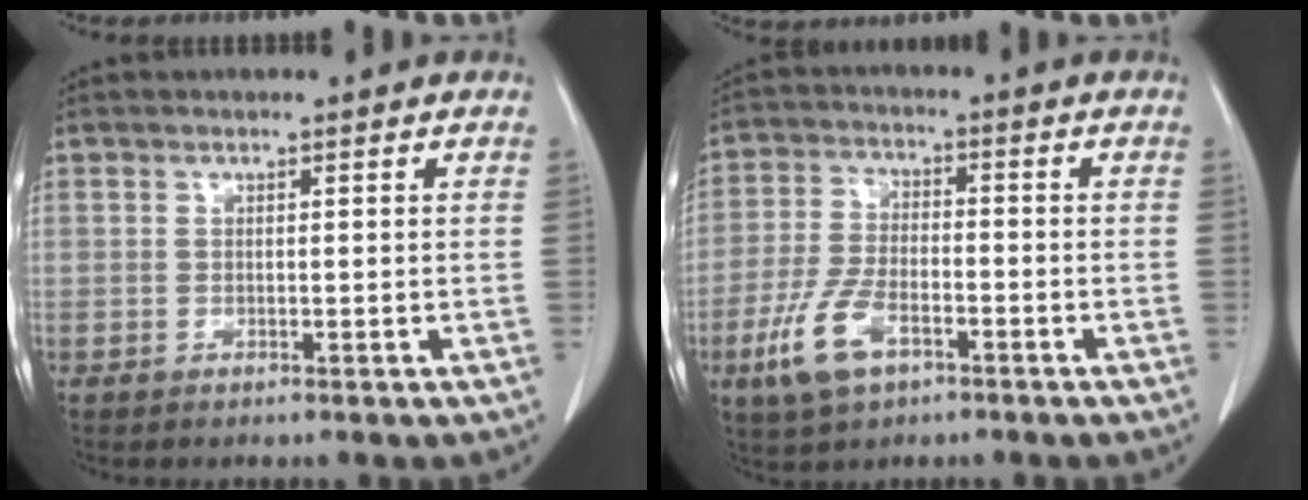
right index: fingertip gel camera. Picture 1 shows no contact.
{"total": 8.9, "force": [-4.4, 4.0, 6.6], "torque": [-0.154, -0.003, -0.083]}